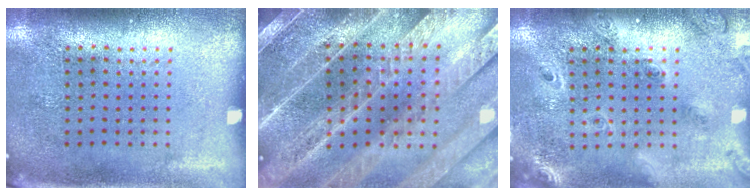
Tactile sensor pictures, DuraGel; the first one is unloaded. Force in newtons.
{"total": 4.0, "press": 3.7, "slide": 1.6}
{"total": 1.9, "press": 1.7, "slide": 0.8}